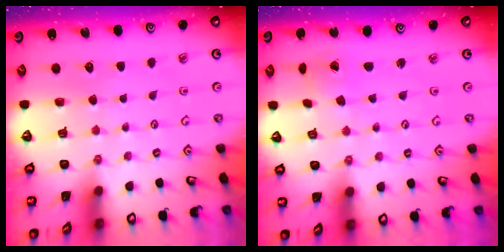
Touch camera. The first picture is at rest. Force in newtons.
{"total": 0.7, "press": 0.7, "slide": 0.1}